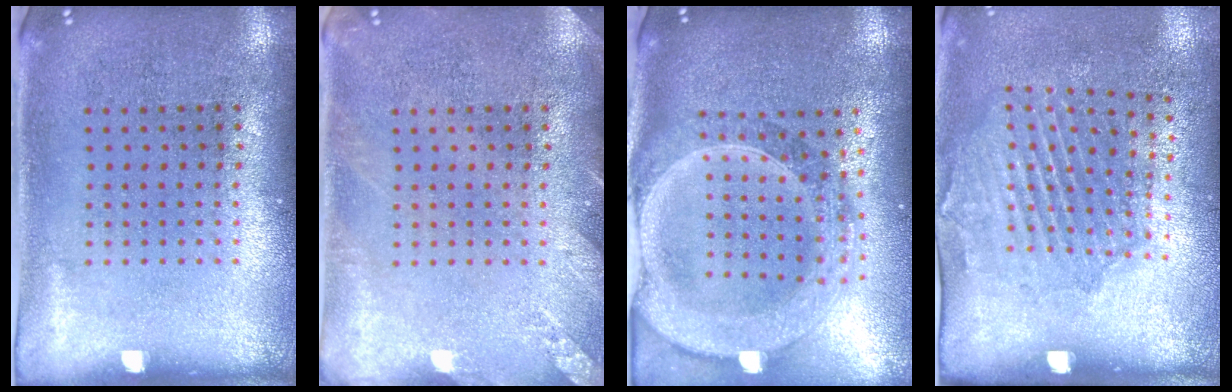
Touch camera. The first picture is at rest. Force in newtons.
{"total": 1.9, "press": 1.8, "slide": 0.2}
{"total": 2.9, "press": 2.5, "slide": 1.4}
{"total": 1.8, "press": 1.3, "slide": 1.2}